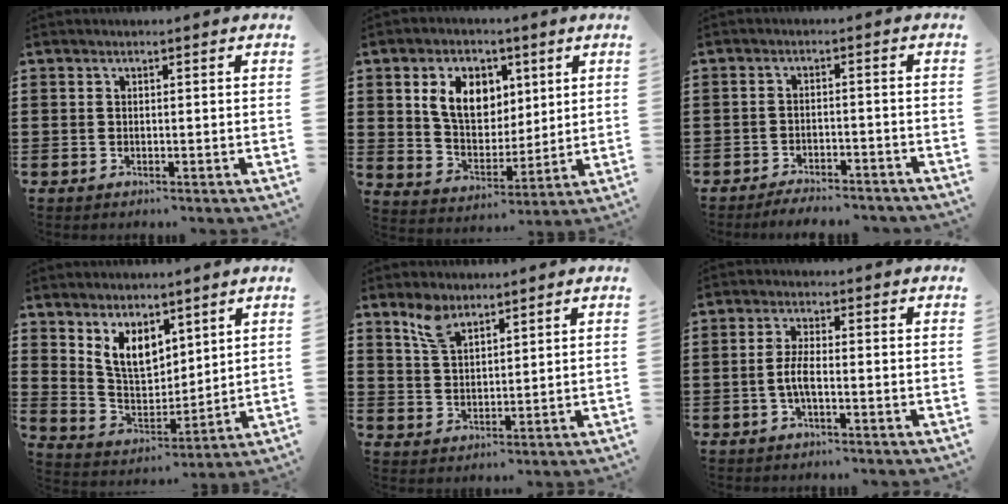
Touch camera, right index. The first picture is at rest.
{"total": 8.9, "force": [3.2, 6.4, 5.2], "torque": [-0.114, 0.017, 0.058]}
{"total": 3.0, "force": [-3.0, 0.3, 0.5], "torque": [-0.012, 0.002, -0.060]}
{"total": 7.1, "force": [4.4, 4.1, 3.7], "torque": [-0.094, -0.006, 0.085]}
{"total": 5.1, "force": [3.7, 2.2, 2.8], "torque": [-0.066, 0.003, 0.071]}
{"total": 3.5, "force": [-0.9, 0.9, 3.2], "torque": [-0.080, -0.006, -0.024]}